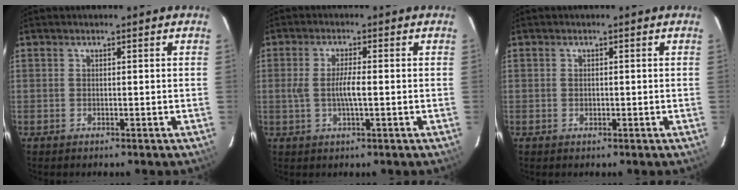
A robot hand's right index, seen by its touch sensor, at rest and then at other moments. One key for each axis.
{"total": 4.2, "fx": -0.5, "fy": 0.5, "fz": 4.2, "tx": -0.078, "ty": -0.001, "tz": -0.009}
{"total": 0.6, "fx": -0.1, "fy": 0.5, "fz": 0.2, "tx": -0.002, "ty": 0.000, "tz": -0.001}